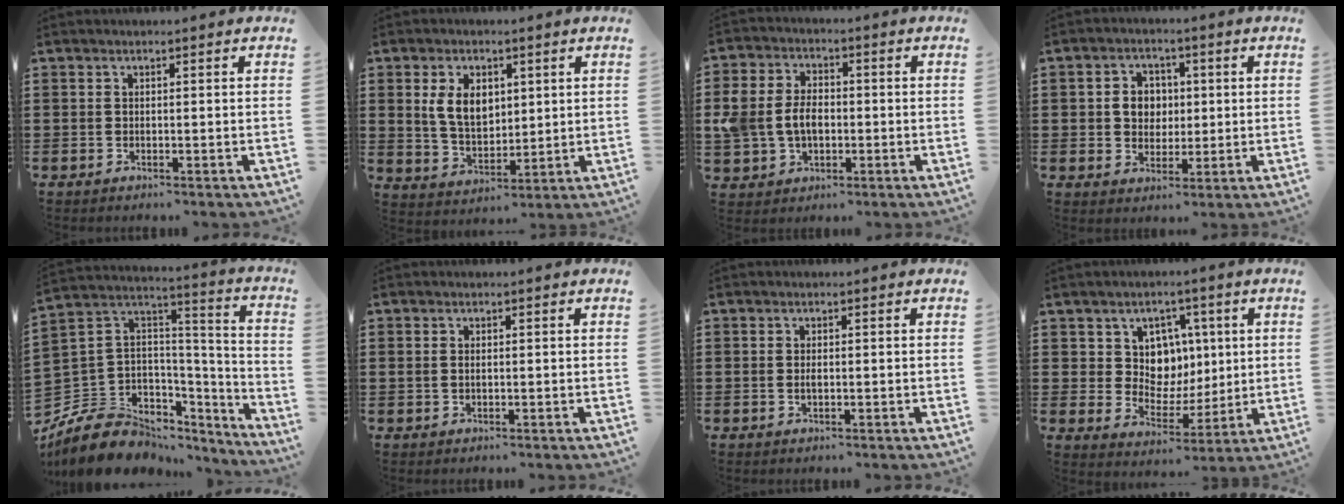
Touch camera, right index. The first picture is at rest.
{"total": 6.8, "force": [1.8, 4.4, 4.9], "torque": [-0.115, 0.006, 0.024]}
{"total": 6.5, "force": [-0.6, 4.8, 4.3], "torque": [-0.115, 0.004, -0.018]}
{"total": 4.8, "force": [0.5, 4.2, 2.2], "torque": [-0.052, 0.012, 0.002]}
{"total": 10.1, "force": [-6.7, 7.0, 2.8], "torque": [-0.082, 0.008, -0.124]}
{"total": 0.9, "force": [0.0, 0.5, 0.7], "torque": [-0.016, 0.003, 0.000]}
{"total": 1.0, "force": [-0.2, 0.4, 0.9], "torque": [-0.018, 0.000, -0.004]}
{"total": 7.7, "force": [2.9, 6.6, 2.5], "torque": [-0.070, -0.005, 0.055]}